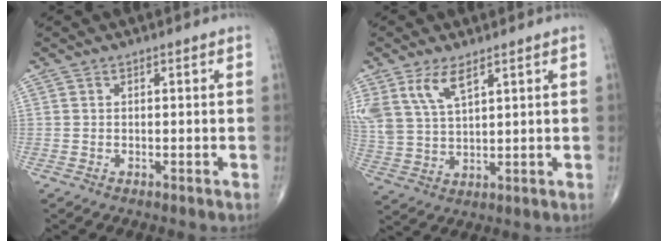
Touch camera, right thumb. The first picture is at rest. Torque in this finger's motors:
{"motor_torque": [0.14, 0.27, 1.03, 0.79, 0.20]}